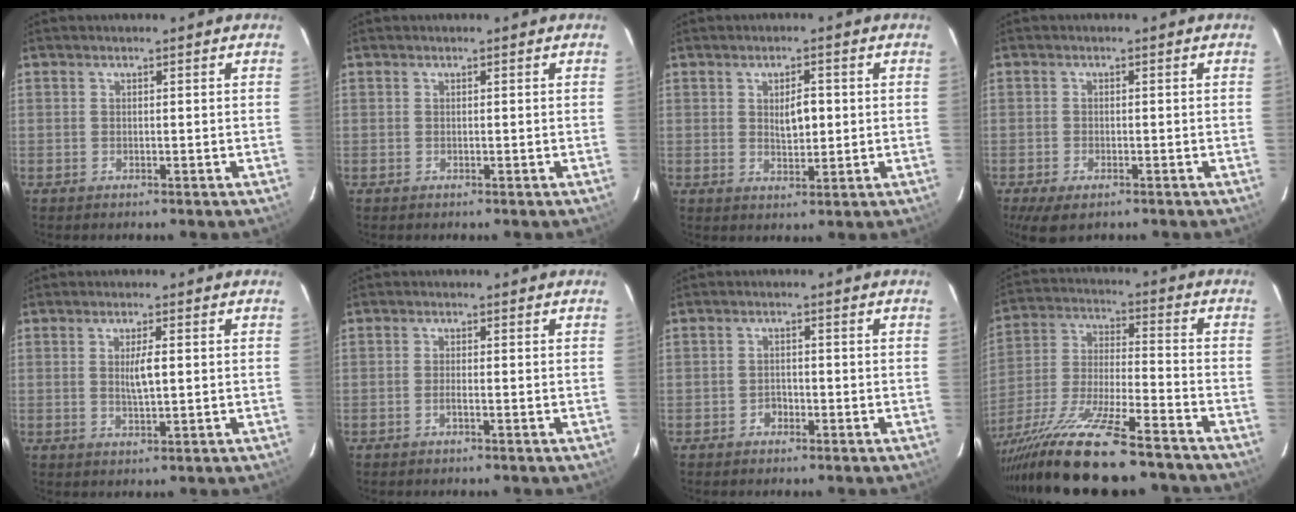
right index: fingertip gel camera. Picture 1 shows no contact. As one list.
[{"total": 0.0}, {"total": 4.0, "force": [0.5, 1.6, 3.6], "torque": [-0.062, 0.000, 0.013]}, {"total": 5.3, "force": [-3.5, 2.2, 3.2], "torque": [-0.059, -0.010, -0.057]}, {"total": 3.4, "force": [0.3, 0.5, 3.3], "torque": [-0.060, -0.002, 0.006]}, {"total": 1.1, "force": [-0.5, 0.1, 0.9], "torque": [-0.020, 0.001, -0.011]}, {"total": 1.7, "force": [-0.9, 1.1, 0.8], "torque": [-0.011, 0.006, -0.016]}, {"total": 21.7, "force": [-17.2, 2.3, 12.9], "torque": [-0.252, -0.032, -0.302]}]